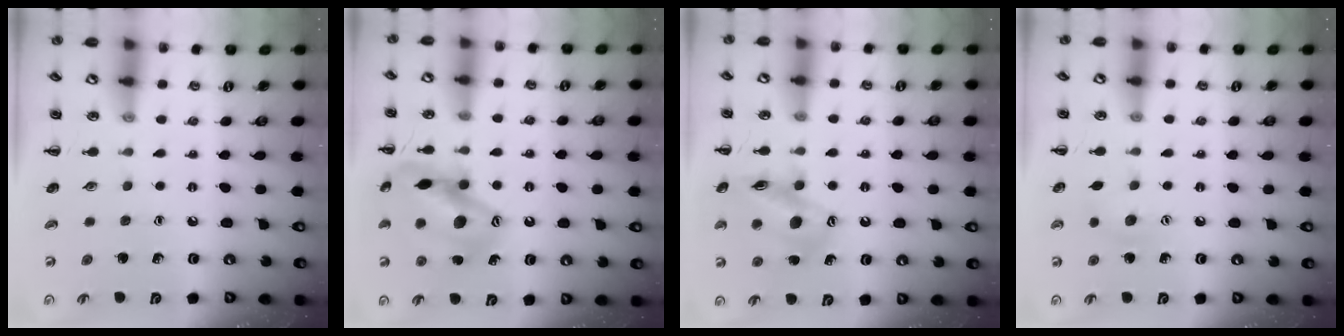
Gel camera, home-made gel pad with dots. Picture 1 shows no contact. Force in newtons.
{"total": 16.8, "press": 16.8, "slide": 1.7}
{"total": 15.0, "press": 14.8, "slide": 2.1}
{"total": 6.3, "press": 6.1, "slide": 1.4}